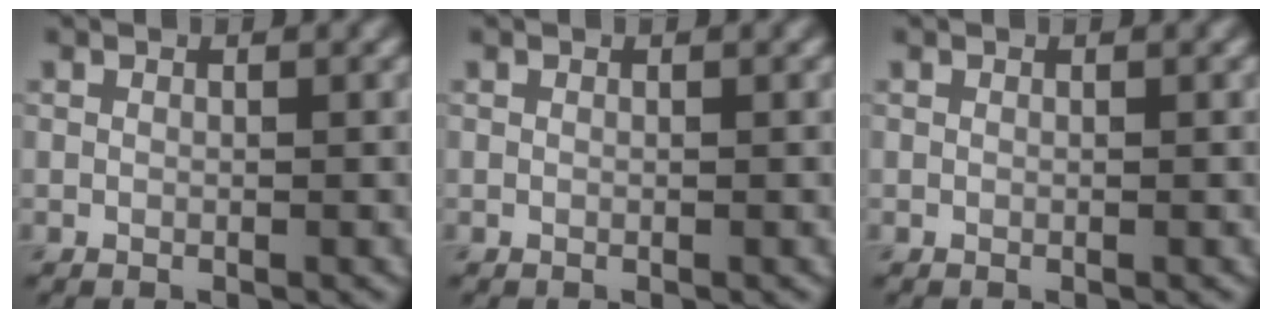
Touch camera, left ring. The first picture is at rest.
{"total": 0.0}
{"total": 0.0}